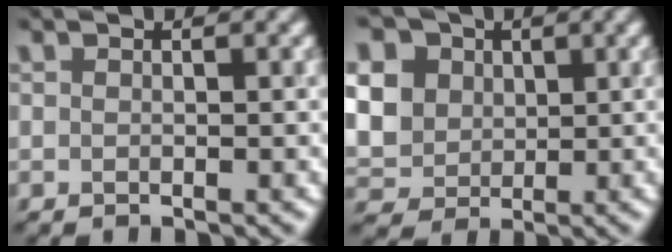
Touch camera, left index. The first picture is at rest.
{"total": 12.7, "force": [4.3, 10.3, 6.0], "torque": [-0.158, 0.022, 0.073]}